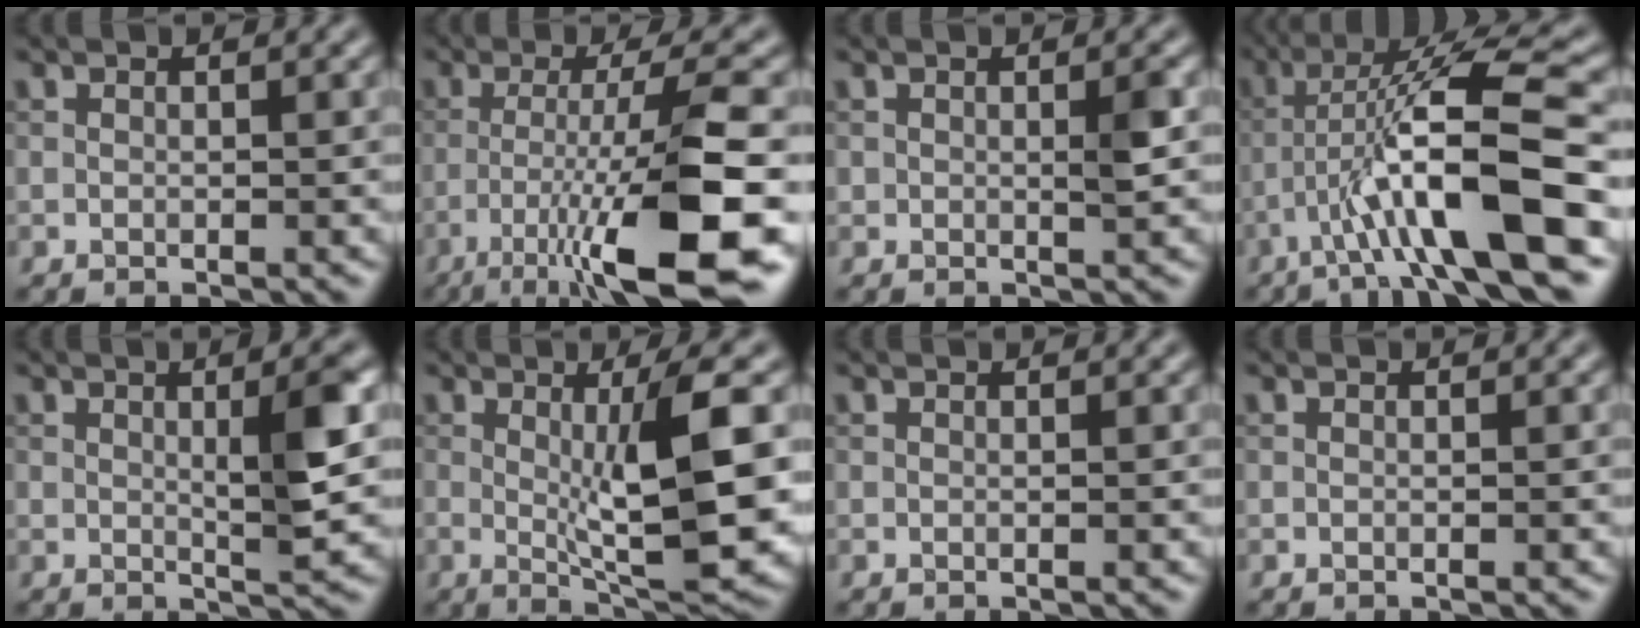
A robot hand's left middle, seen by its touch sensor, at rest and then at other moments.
{"total": 11.6, "force": [-5.6, 1.8, 10.0], "torque": [-0.156, 0.004, -0.092]}
{"total": 1.0, "force": [0.2, 0.3, 0.9], "torque": [-0.015, -0.003, 0.002]}
{"total": 10.3, "force": [-3.8, 1.5, 9.4], "torque": [-0.157, 0.020, -0.068]}
{"total": 4.1, "force": [0.8, 0.6, 4.0], "torque": [-0.060, 0.005, 0.011]}
{"total": 8.6, "force": [0.6, 1.7, 8.4], "torque": [-0.122, -0.013, 0.018]}
{"total": 0.9, "force": [0.6, 0.2, 0.5], "torque": [-0.009, 0.000, 0.002]}
{"total": 0.0}